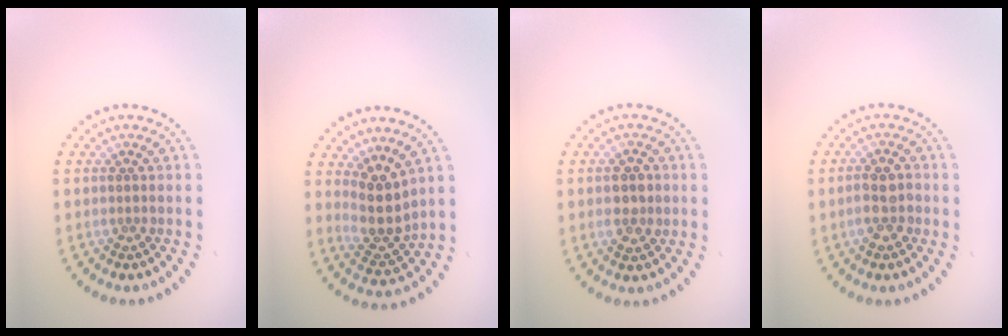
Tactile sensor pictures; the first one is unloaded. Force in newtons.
{"total": 3.5, "press": 2.7, "slide": 2.2}
{"total": 2.3, "press": 2.3, "slide": 0.1}
{"total": 2.4, "press": 2.3, "slide": 0.5}